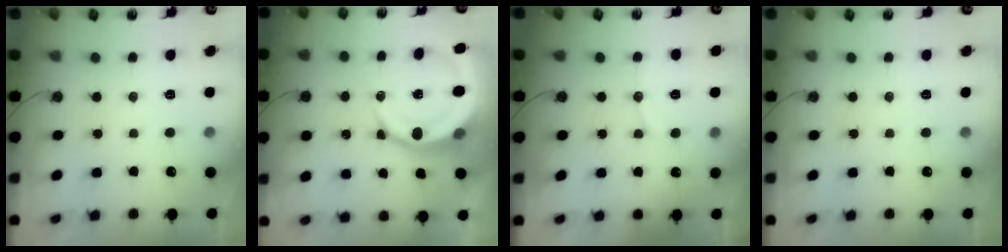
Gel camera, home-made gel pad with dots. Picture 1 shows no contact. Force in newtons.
{"total": 16.9, "press": 16.8, "slide": 1.8}
{"total": 5.8, "press": 5.8, "slide": 0.7}
{"total": 0.0}